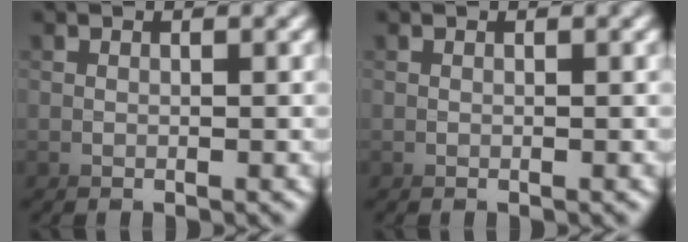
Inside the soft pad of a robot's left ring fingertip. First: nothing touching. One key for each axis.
{"total": 0.0}